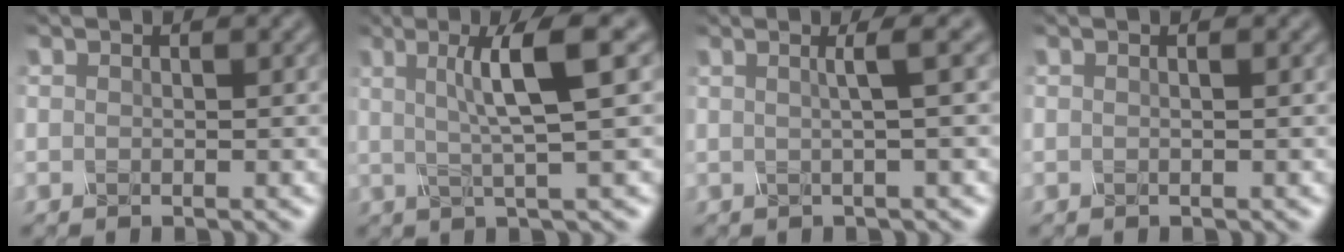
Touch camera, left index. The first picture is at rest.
{"total": 6.4, "force": [1.7, 0.9, 6.1], "torque": [-0.097, 0.012, 0.029]}
{"total": 3.4, "force": [0.7, 0.6, 3.3], "torque": [-0.044, 0.015, 0.003]}
{"total": 0.7, "force": [0.1, 0.3, 0.6], "torque": [-0.003, 0.003, -0.004]}